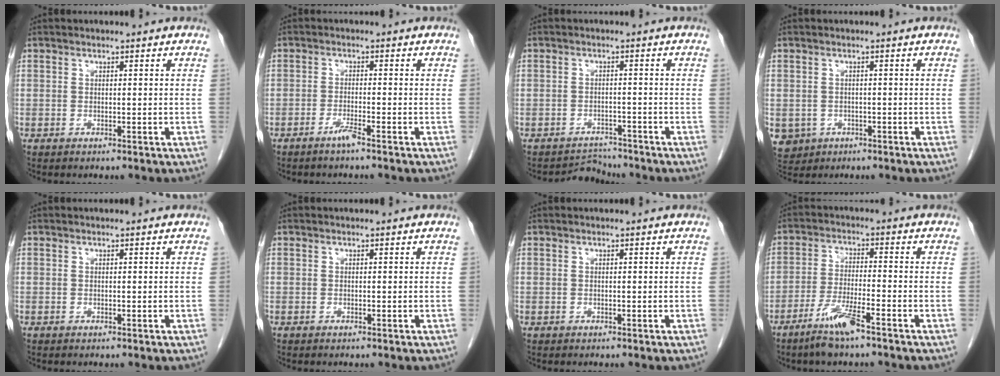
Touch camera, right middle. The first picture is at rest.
{"total": 2.2, "force": [-1.6, -0.4, 1.4], "torque": [-0.031, -0.002, -0.034]}
{"total": 3.0, "force": [-2.6, 0.5, -1.3], "torque": [0.022, 0.001, -0.040]}
{"total": 6.2, "force": [-2.4, 5.5, 1.6], "torque": [-0.043, -0.001, -0.032]}
{"total": 0.0}
{"total": 0.0}
{"total": 0.0}
{"total": 6.4, "force": [-4.4, 0.3, 4.6], "torque": [-0.096, -0.011, -0.086]}